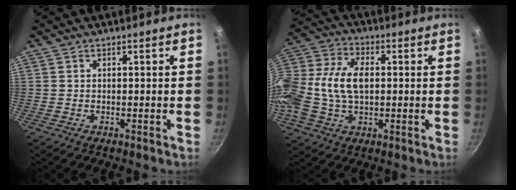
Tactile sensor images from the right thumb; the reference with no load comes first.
{"total": 16.7, "force": [0.0, 10.8, 12.8], "torque": [-0.258, 0.034, -0.011]}